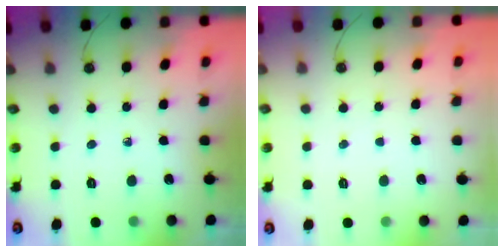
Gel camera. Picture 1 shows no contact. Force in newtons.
{"total": 1.8, "press": 1.7, "slide": 0.6}